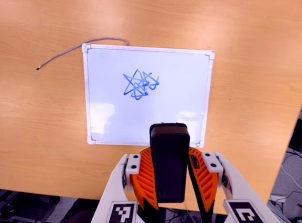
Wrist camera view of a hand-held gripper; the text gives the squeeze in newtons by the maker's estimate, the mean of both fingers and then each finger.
{"total": 9.9, "left": 8.2, "right": 11.6}